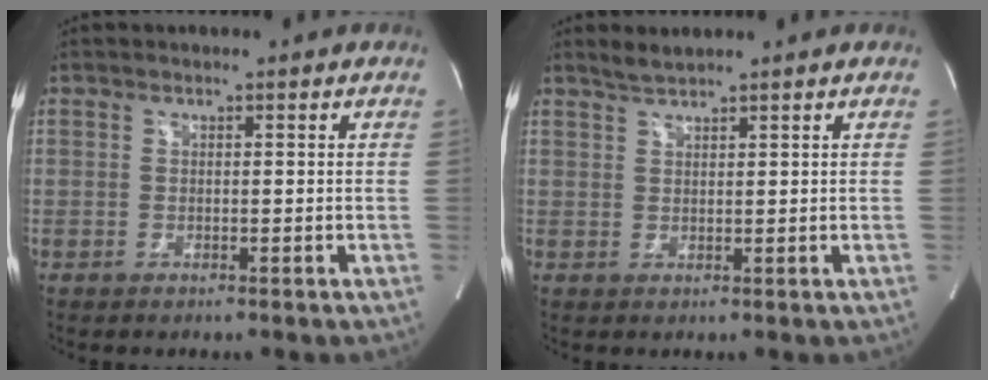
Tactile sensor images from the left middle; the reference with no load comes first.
{"total": 1.9, "force": [1.8, -0.1, 0.6], "torque": [-0.014, 0.007, 0.039]}